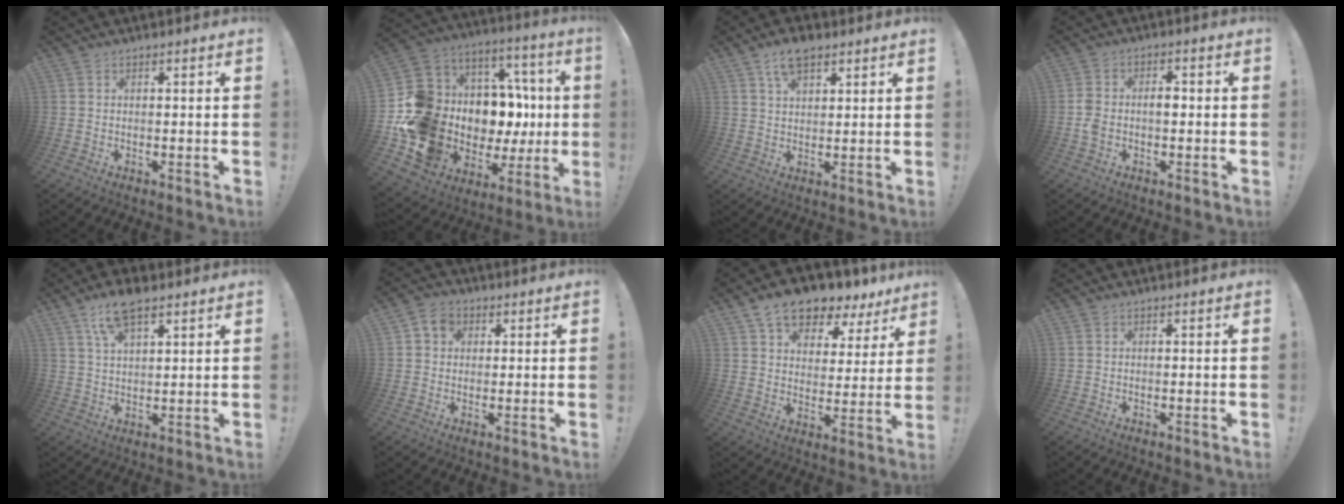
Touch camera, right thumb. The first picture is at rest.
{"total": 17.8, "force": [-2.1, 13.4, 11.5], "torque": [-0.202, -0.042, 0.042]}
{"total": 6.7, "force": [4.1, 3.4, 4.1], "torque": [-0.067, -0.011, 0.074]}
{"total": 5.3, "force": [-1.0, 3.4, 4.0], "torque": [-0.076, 0.010, -0.023]}
{"total": 9.0, "force": [5.6, 3.5, 6.1], "torque": [-0.104, -0.016, 0.101]}
{"total": 4.8, "force": [1.6, 4.1, 2.0], "torque": [-0.022, 0.000, 0.027]}
{"total": 11.8, "force": [9.0, 5.7, 5.0], "torque": [-0.078, -0.065, 0.165]}
{"total": 0.0}